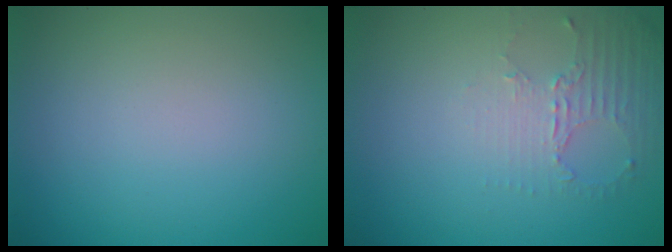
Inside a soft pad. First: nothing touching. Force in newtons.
{"total": 2.3, "press": 1.8, "slide": 1.6}